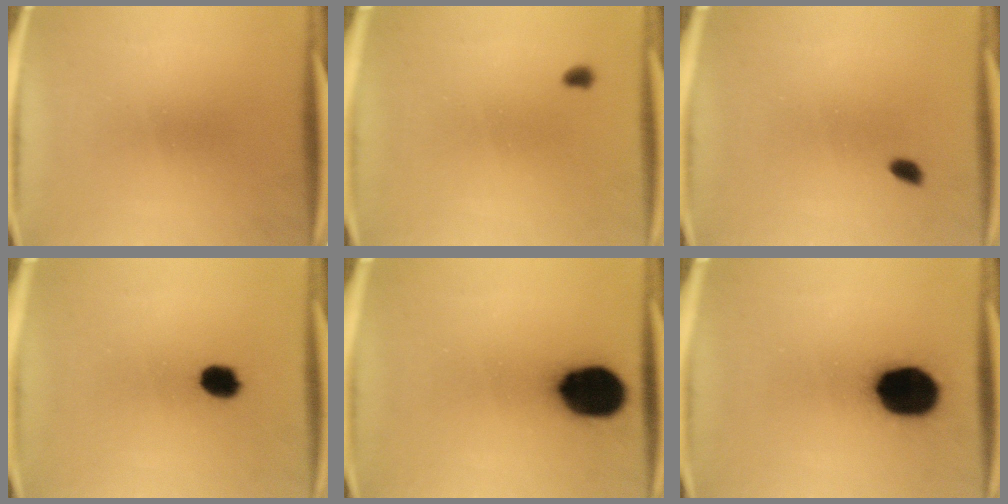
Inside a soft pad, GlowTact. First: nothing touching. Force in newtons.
{"total": 1.0}
{"total": 1.4}
{"total": 4.3}
{"total": 16.0}
{"total": 17.2}